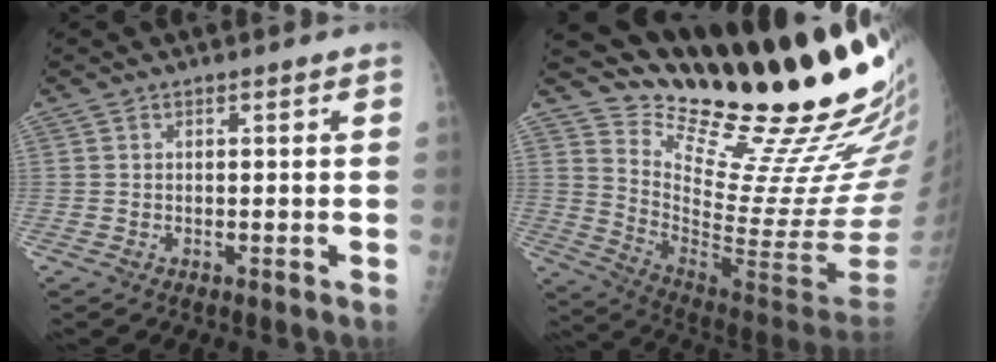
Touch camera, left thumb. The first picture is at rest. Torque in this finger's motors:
{"motor_torque": [0.72, -0.21, 0.30, -2.48, 0.01]}